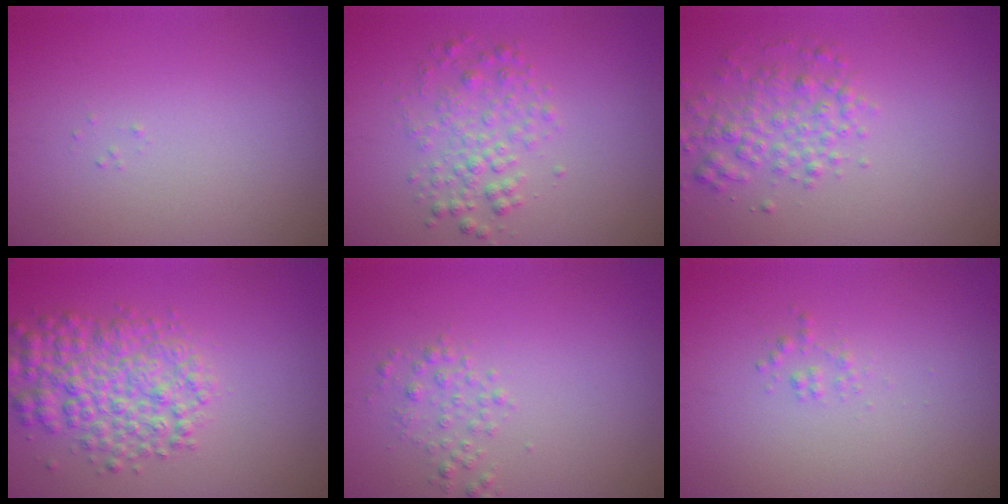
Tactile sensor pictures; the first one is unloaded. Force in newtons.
{"total": 2.8, "press": 2.8, "slide": 0.0}
{"total": 3.1, "press": 3.1, "slide": 0.1}
{"total": 5.2, "press": 5.2, "slide": 0.2}
{"total": 1.5, "press": 1.5, "slide": 0.0}
{"total": 0.7, "press": 0.7, "slide": 0.0}